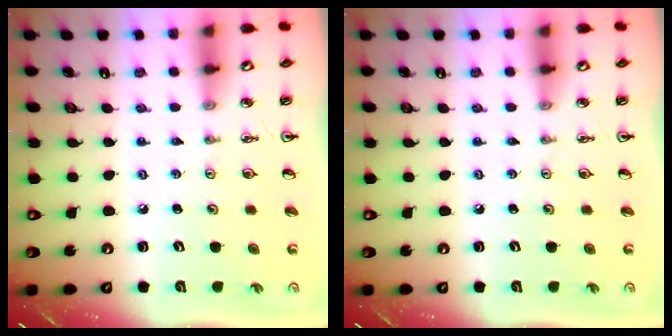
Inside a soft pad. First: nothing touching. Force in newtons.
{"total": 0.0}